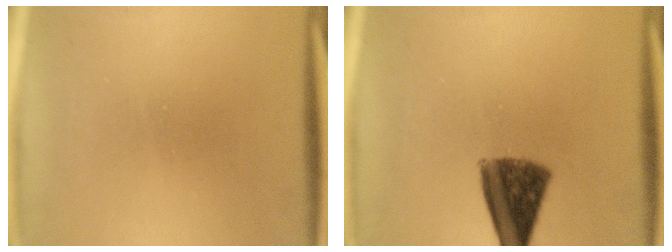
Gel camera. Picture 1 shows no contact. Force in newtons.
{"total": 9.8}